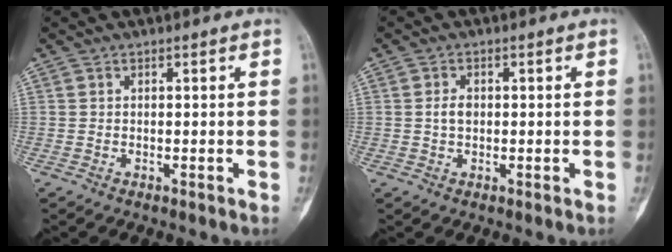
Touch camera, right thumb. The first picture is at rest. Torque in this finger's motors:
{"motor_torque": [0.63, 0.51, 0.30, -0.30, -0.02]}